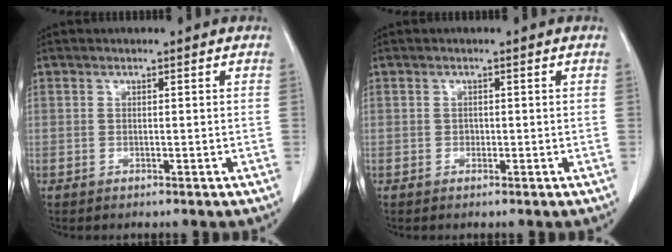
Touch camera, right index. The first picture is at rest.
{"total": 0.6, "force": [-0.1, 0.5, 0.2], "torque": [0.001, 0.003, -0.004]}